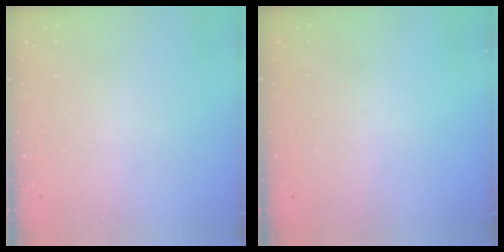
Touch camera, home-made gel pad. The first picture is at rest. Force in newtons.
{"total": 0.0}